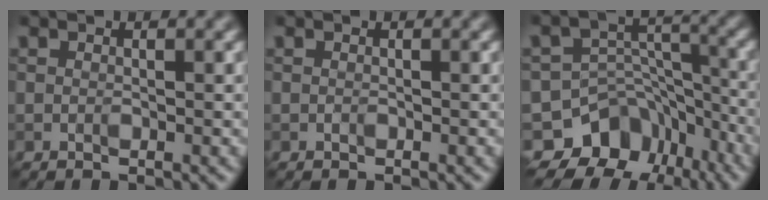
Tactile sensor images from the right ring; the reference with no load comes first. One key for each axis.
{"total": 0.0}
{"total": 9.6, "fx": -6.6, "fy": 6.7, "fz": 1.8, "tx": -0.011, "ty": 0.014, "tz": -0.094}